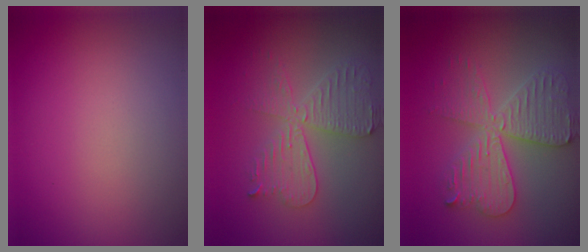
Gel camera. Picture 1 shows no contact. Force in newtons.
{"total": 4.6, "press": 3.9, "slide": 2.3}
{"total": 5.7, "press": 5.6, "slide": 0.9}